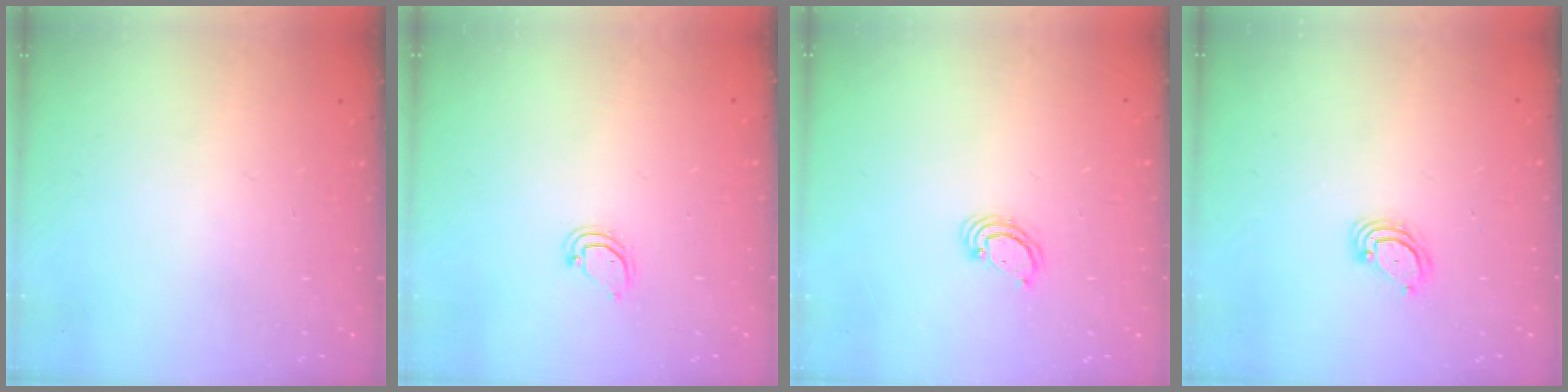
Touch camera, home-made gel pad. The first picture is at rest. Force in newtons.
{"total": 3.6, "press": 3.6, "slide": 0.5}
{"total": 2.7, "press": 2.7, "slide": 0.2}
{"total": 3.7, "press": 3.7, "slide": 0.3}